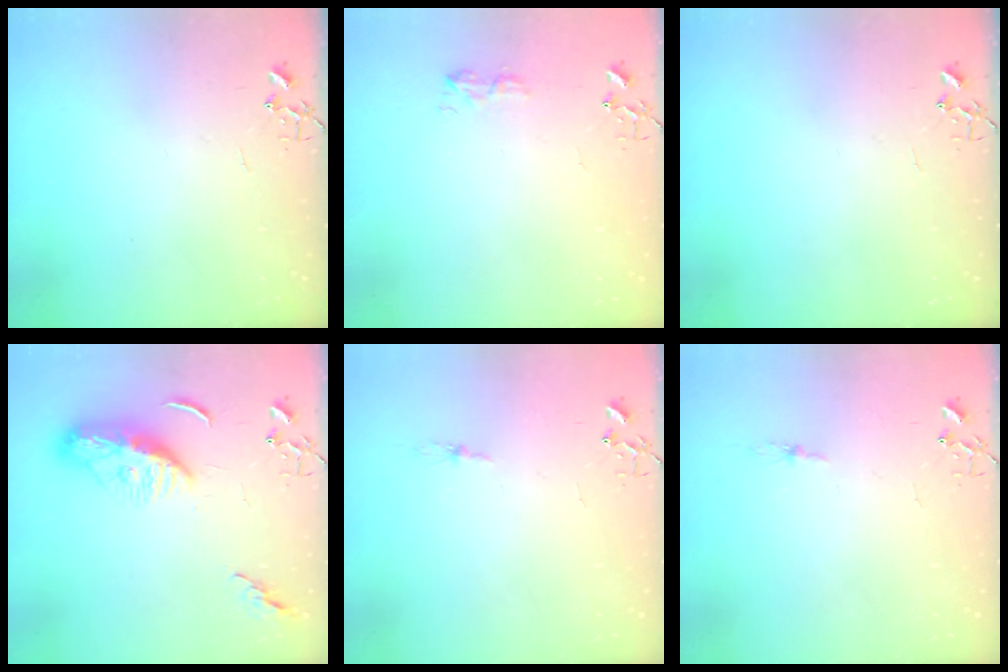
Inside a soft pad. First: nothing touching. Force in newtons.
{"total": 8.0, "press": 7.9, "slide": 0.7}
{"total": 0.0}
{"total": 10.7, "press": 10.6, "slide": 1.1}
{"total": 2.2, "press": 2.2, "slide": 0.3}
{"total": 2.2, "press": 2.2, "slide": 0.3}